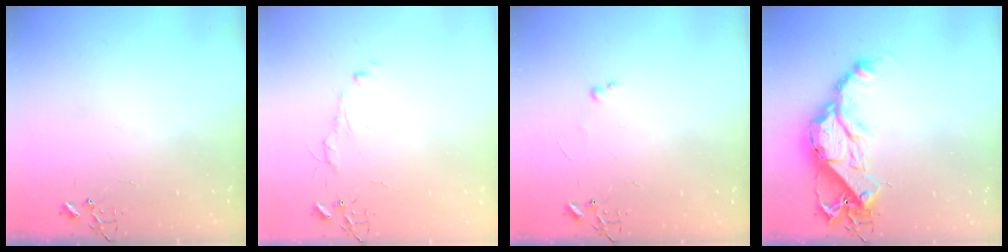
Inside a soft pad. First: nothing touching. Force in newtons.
{"total": 5.0, "press": 5.0, "slide": 0.6}
{"total": 2.4, "press": 2.3, "slide": 0.4}
{"total": 17.2, "press": 17.1, "slide": 1.3}